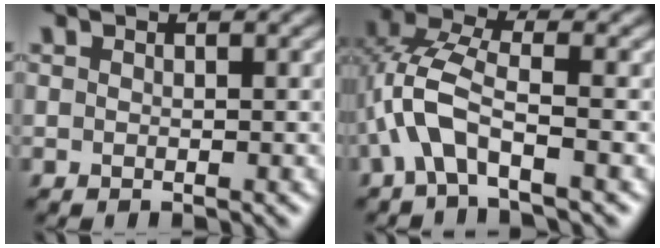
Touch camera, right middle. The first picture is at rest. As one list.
[{"total": 5.2, "force": [-2.0, 1.8, 4.4], "torque": [-0.103, 0.016, -0.050]}]